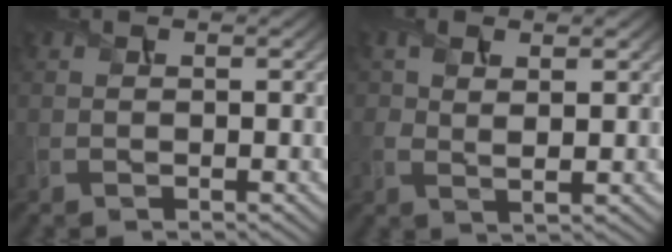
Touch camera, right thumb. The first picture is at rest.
{"total": 3.2, "force": [1.3, 1.6, 2.4], "torque": [-0.059, -0.003, 0.027]}